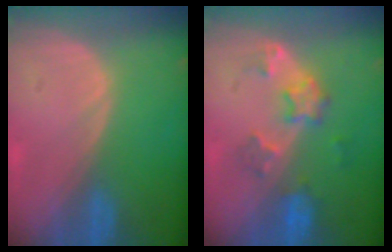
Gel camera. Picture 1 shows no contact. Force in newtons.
{"total": 5.9, "press": 5.4, "slide": 2.4}